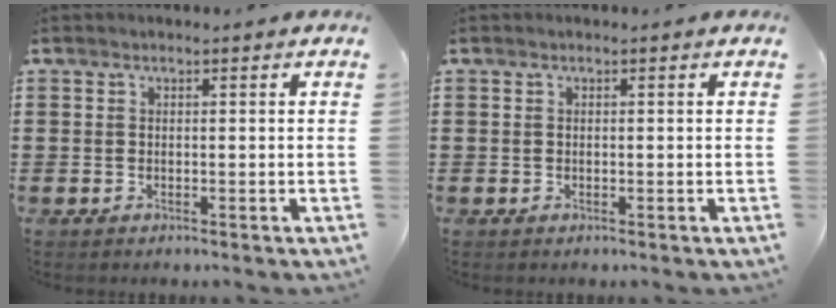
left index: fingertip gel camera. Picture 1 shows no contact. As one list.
[{"total": 0.0}]